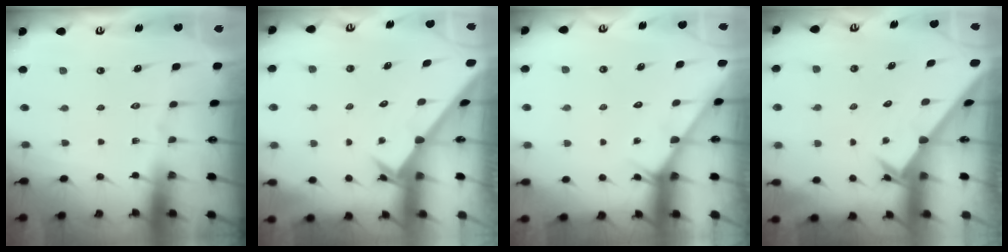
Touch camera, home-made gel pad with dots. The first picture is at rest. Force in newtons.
{"total": 2.7, "press": 2.7, "slide": 0.2}
{"total": 4.5, "press": 4.5, "slide": 0.4}
{"total": 2.5, "press": 2.5, "slide": 0.2}